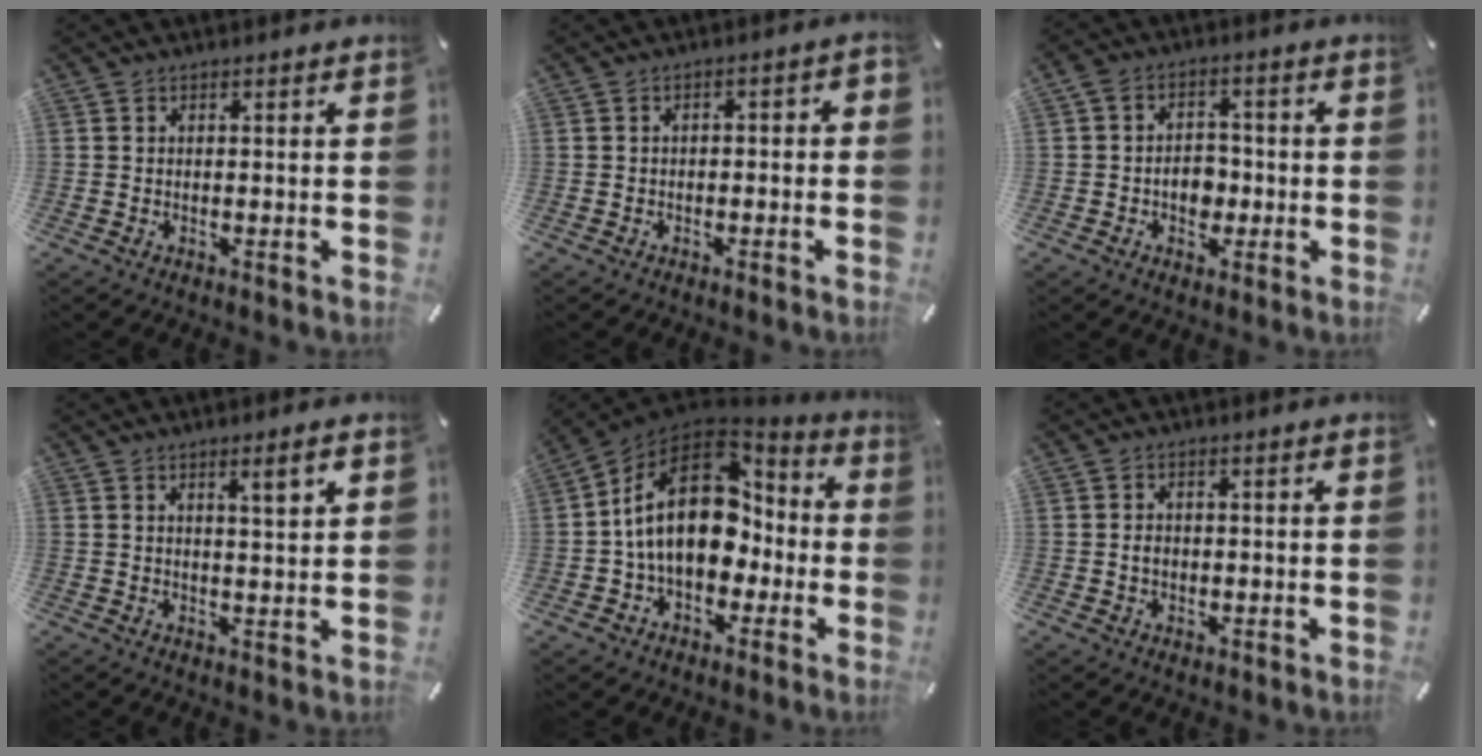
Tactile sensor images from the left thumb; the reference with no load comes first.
{"total": 2.4, "force": [-1.9, 1.0, 1.1], "torque": [-0.018, 0.013, -0.037]}
{"total": 6.3, "force": [-1.3, 5.3, 3.2], "torque": [-0.044, 0.010, -0.021]}
{"total": 4.8, "force": [2.5, 0.6, 4.1], "torque": [-0.067, -0.006, 0.036]}
{"total": 20.4, "force": [2.2, 14.3, 14.3], "torque": [-0.250, -0.005, 0.041]}
{"total": 2.2, "force": [0.0, 1.8, 1.3], "torque": [-0.027, 0.003, -0.001]}